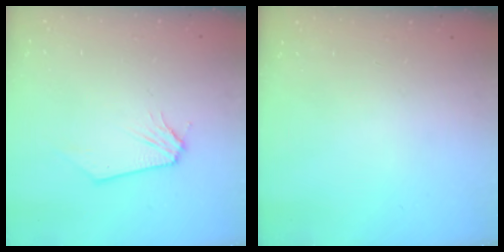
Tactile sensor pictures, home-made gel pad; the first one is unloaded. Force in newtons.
{"total": 0.0}